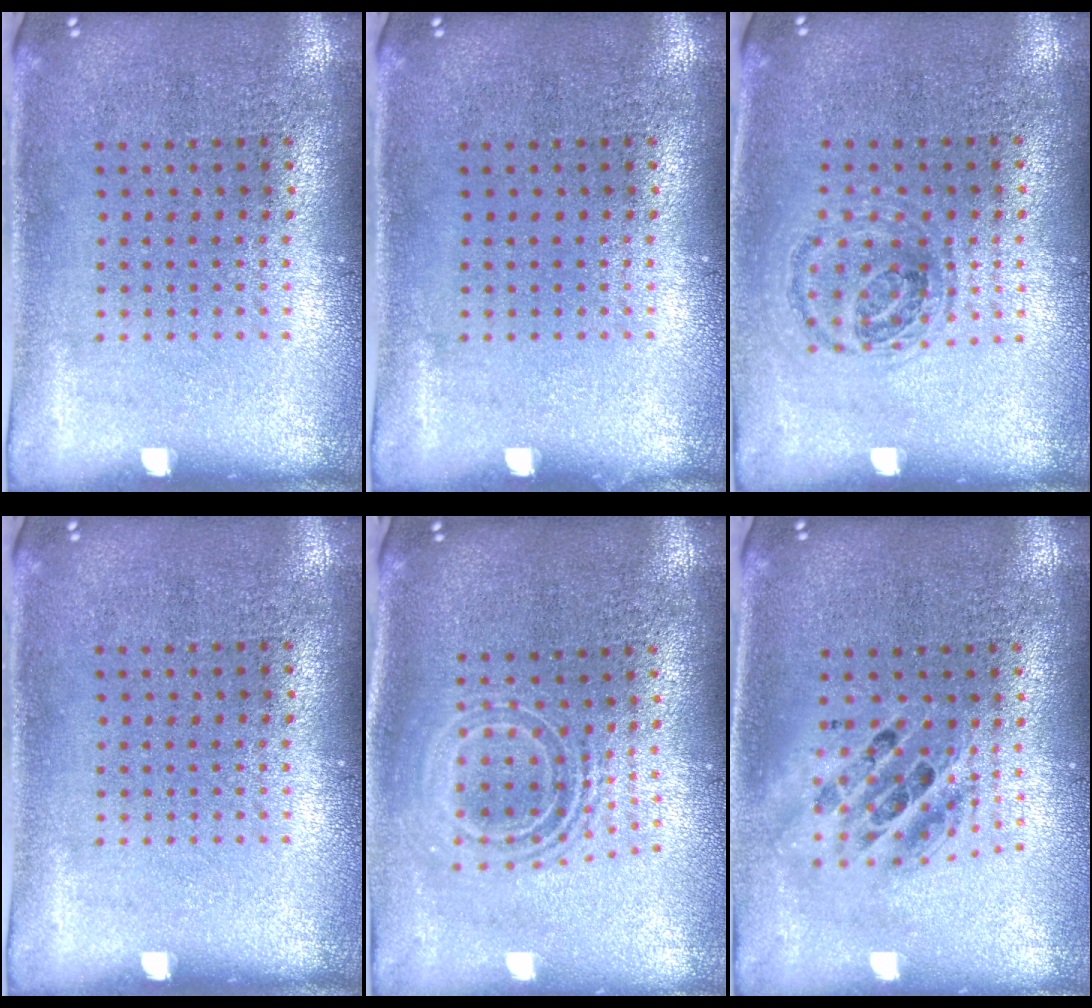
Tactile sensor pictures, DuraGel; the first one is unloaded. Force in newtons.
{"total": 0.0}
{"total": 0.9, "press": 0.9, "slide": 0.3}
{"total": 0.0}
{"total": 1.8, "press": 1.4, "slide": 1.1}
{"total": 1.7, "press": 1.4, "slide": 0.9}